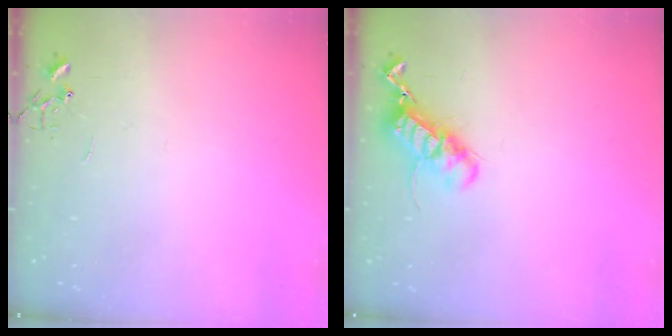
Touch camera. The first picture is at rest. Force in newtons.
{"total": 12.2, "press": 12.2, "slide": 0.9}